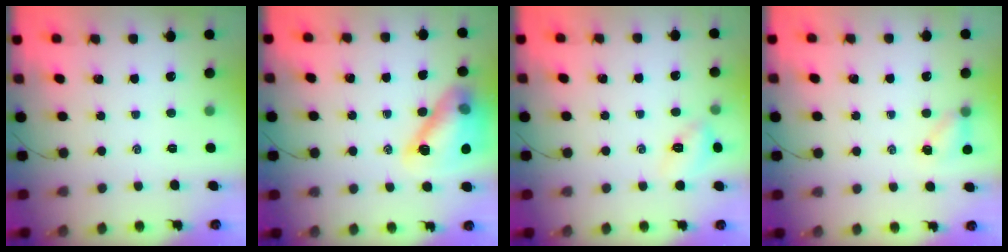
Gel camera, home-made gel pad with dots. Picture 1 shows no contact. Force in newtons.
{"total": 14.3, "press": 14.0, "slide": 2.8}
{"total": 6.3, "press": 6.1, "slide": 1.3}
{"total": 4.4, "press": 4.3, "slide": 1.1}